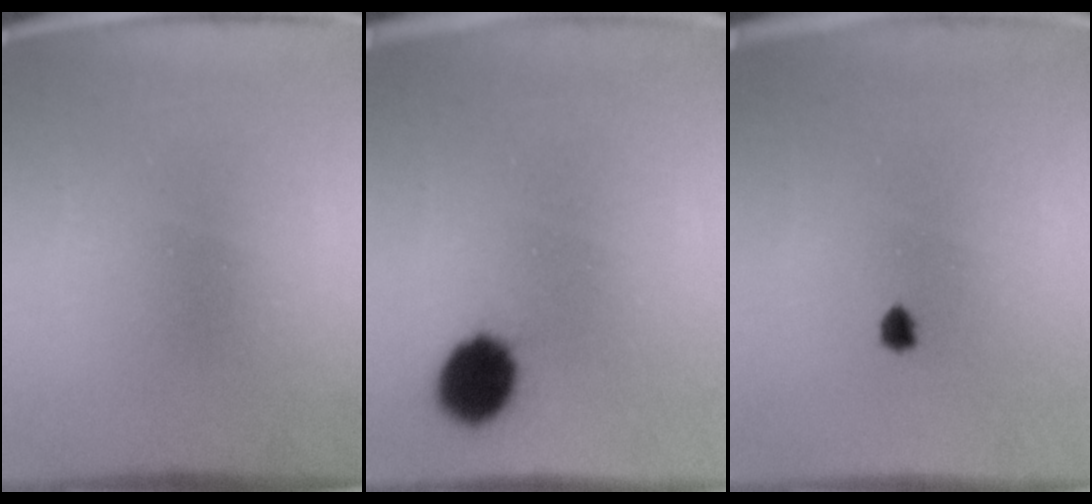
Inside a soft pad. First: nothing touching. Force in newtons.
{"total": 9.1}
{"total": 1.1}